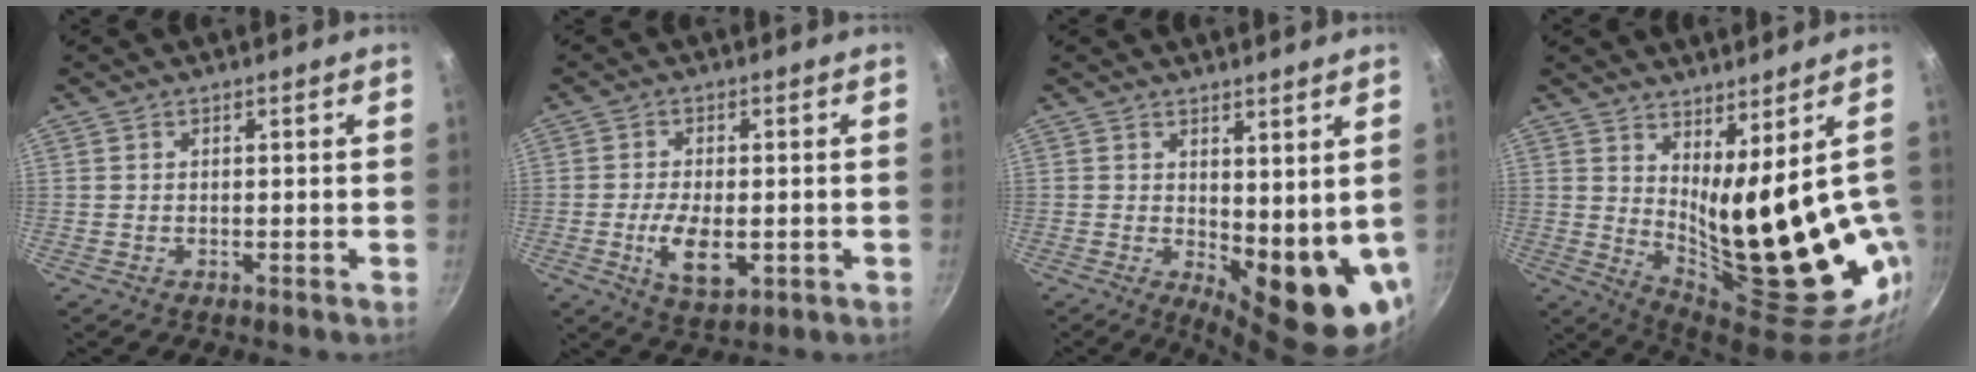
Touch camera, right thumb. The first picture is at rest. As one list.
[{"total": 7.4, "force": [-1.6, 3.7, 6.3], "torque": [-0.108, -0.006, -0.022]}, {"total": 13.2, "force": [-0.8, 5.3, 12.1], "torque": [-0.147, -0.031, 0.008]}, {"total": 23.8, "force": [-1.4, 7.7, 22.5], "torque": [-0.249, -0.046, 0.012]}]